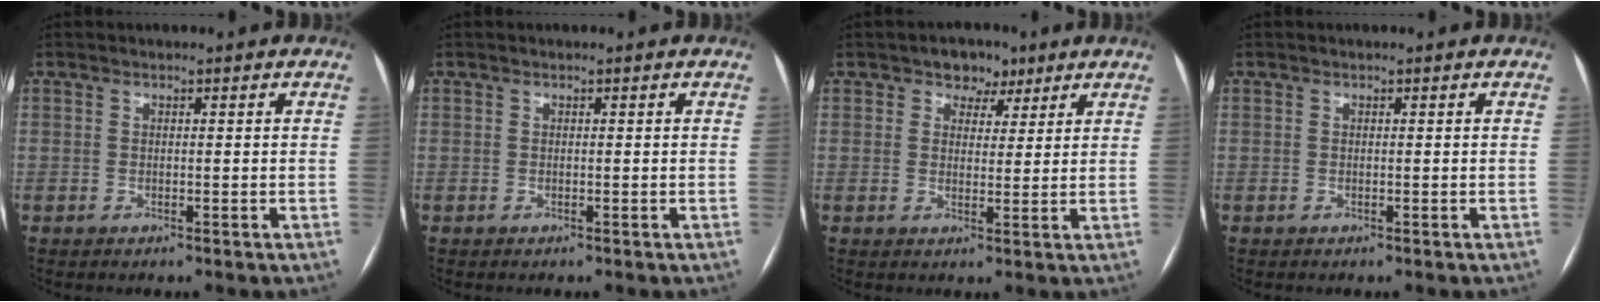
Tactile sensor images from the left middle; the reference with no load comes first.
{"total": 0.0}
{"total": 4.2, "force": [2.6, 3.0, 1.3], "torque": [-0.008, 0.007, 0.037]}
{"total": 0.0}